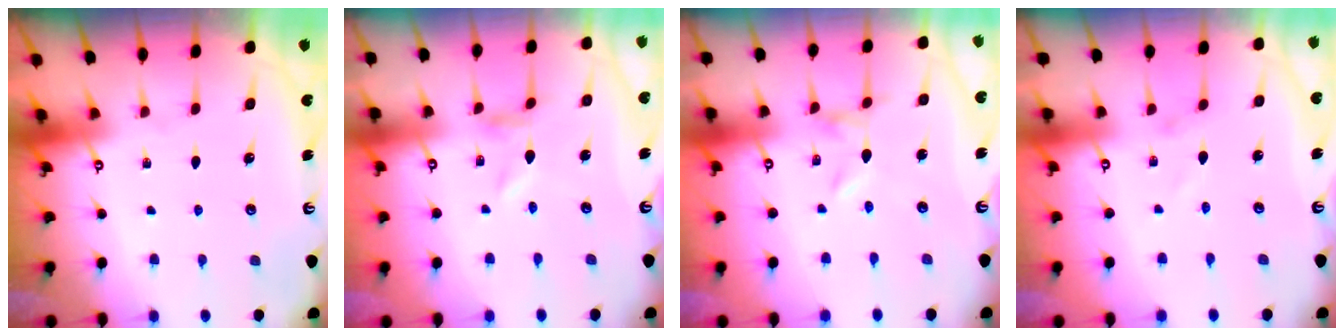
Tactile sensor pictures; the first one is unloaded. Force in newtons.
{"total": 0.0}
{"total": 0.0}
{"total": 1.5, "press": 1.5, "slide": 0.0}